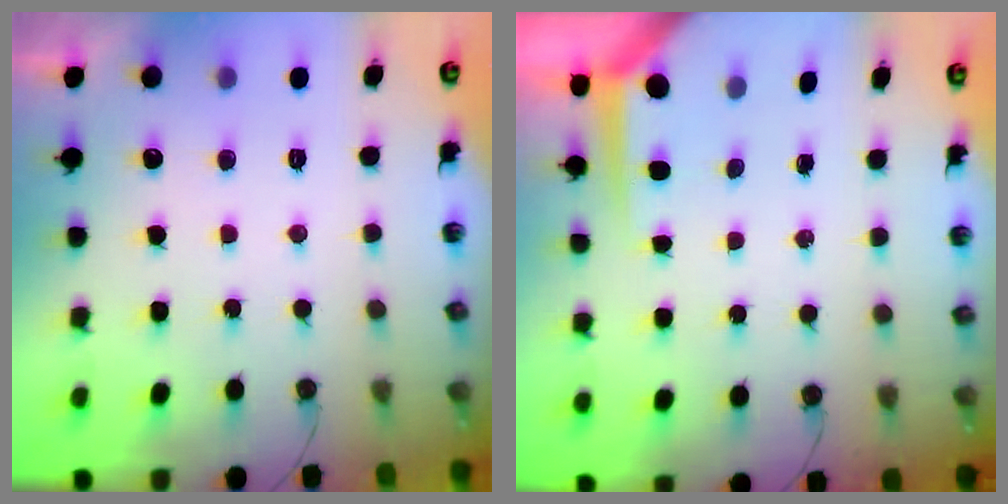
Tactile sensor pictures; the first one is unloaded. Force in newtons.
{"total": 3.9, "press": 3.9, "slide": 0.2}